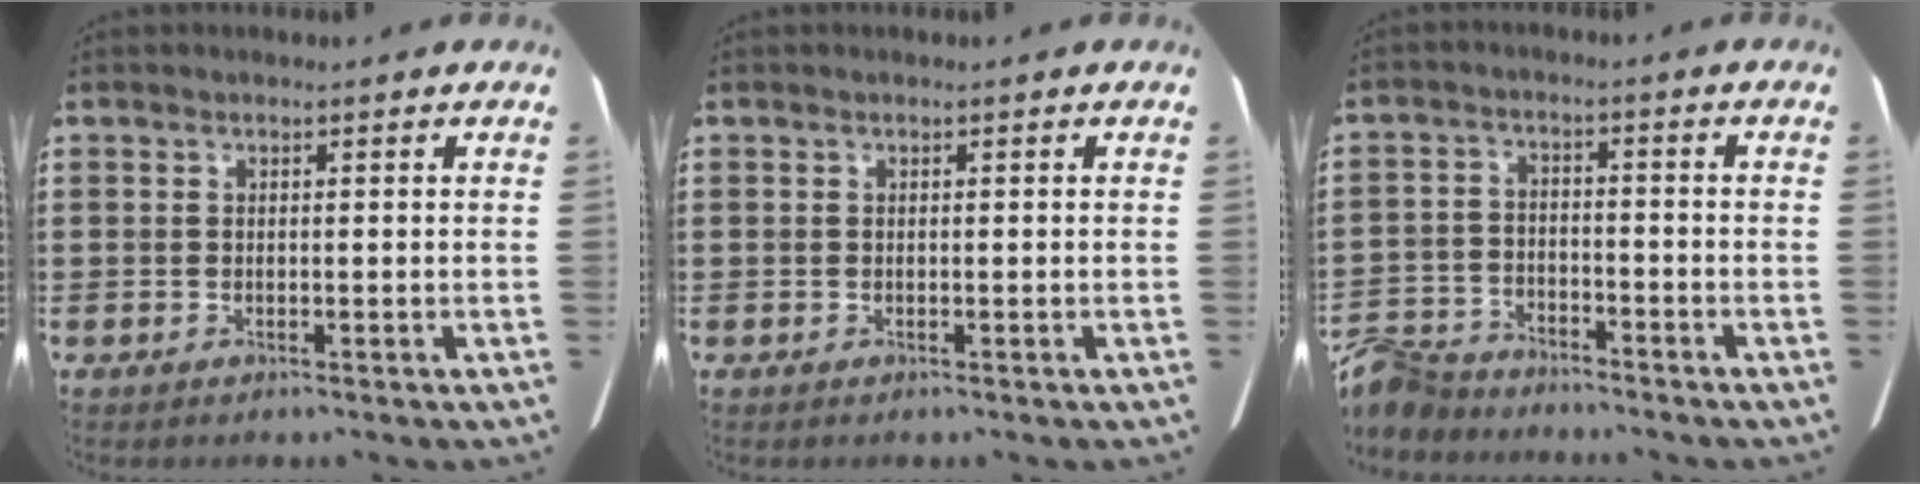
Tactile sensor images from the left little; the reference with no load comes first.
{"total": 0.0}
{"total": 5.1, "force": [-4.9, 1.1, 0.9], "torque": [-0.037, 0.001, -0.104]}